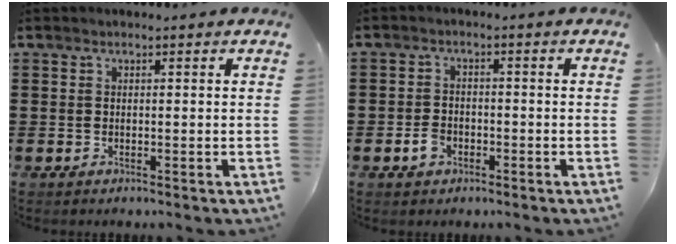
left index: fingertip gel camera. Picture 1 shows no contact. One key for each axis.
{"total": 2.6, "fx": -1.2, "fy": 1.7, "fz": 1.5, "tx": -0.036, "ty": -0.002, "tz": -0.025}